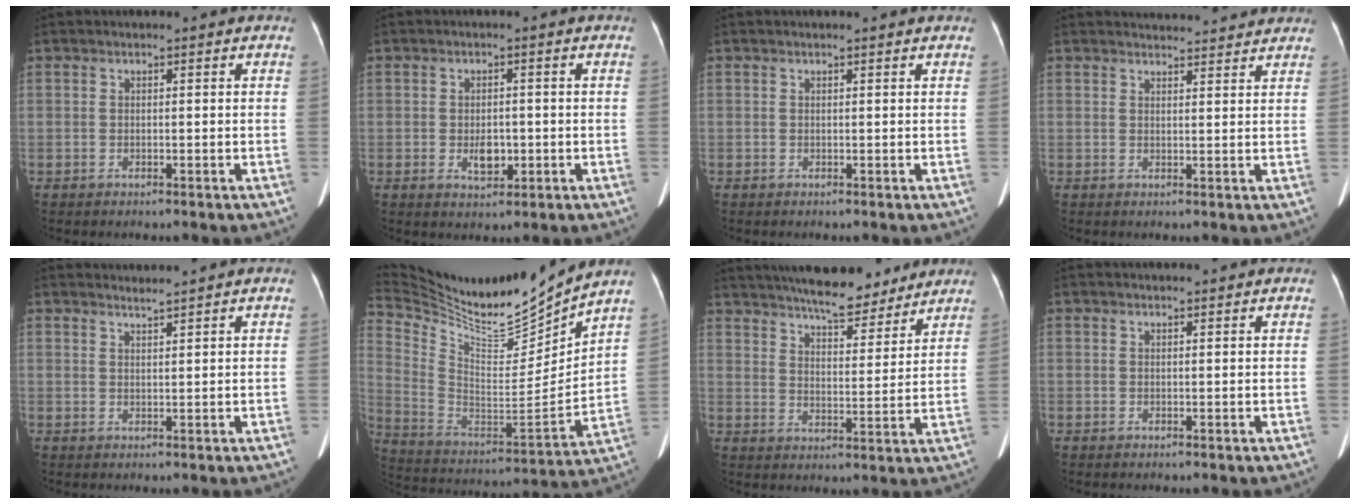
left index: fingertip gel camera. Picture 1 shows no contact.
{"total": 3.2, "force": [-0.7, 1.9, 2.5], "torque": [-0.044, -0.001, -0.003]}
{"total": 1.2, "force": [1.1, 0.4, 0.3], "torque": [-0.010, 0.019, 0.012]}
{"total": 8.1, "force": [7.9, 1.0, 1.4], "torque": [-0.015, 0.017, 0.087]}
{"total": 1.5, "force": [1.3, -0.6, -0.1], "torque": [-0.009, -0.004, 0.029]}
{"total": 21.9, "force": [20.3, 1.7, 8.1], "torque": [-0.167, -0.052, 0.348]}
{"total": 16.0, "force": [14.0, 3.4, 6.9], "torque": [-0.108, 0.012, 0.206]}
{"total": 1.1, "force": [1.0, 0.2, 0.4], "torque": [-0.008, 0.011, 0.017]}